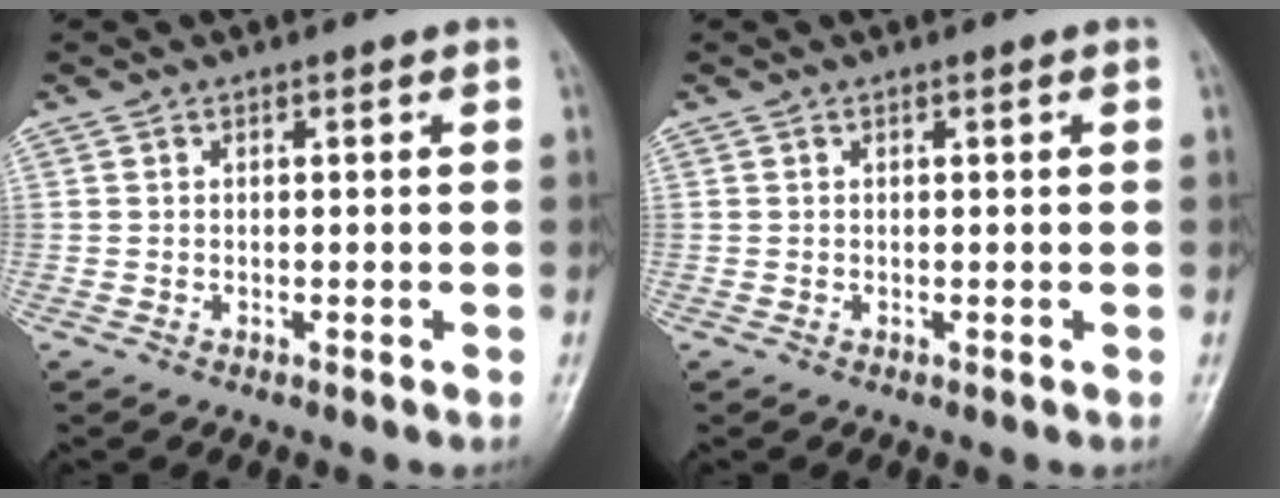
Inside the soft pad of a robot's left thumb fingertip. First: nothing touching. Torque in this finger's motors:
{"motor_torque": [0.25, -0.76, -0.05, 0.24, -0.02]}